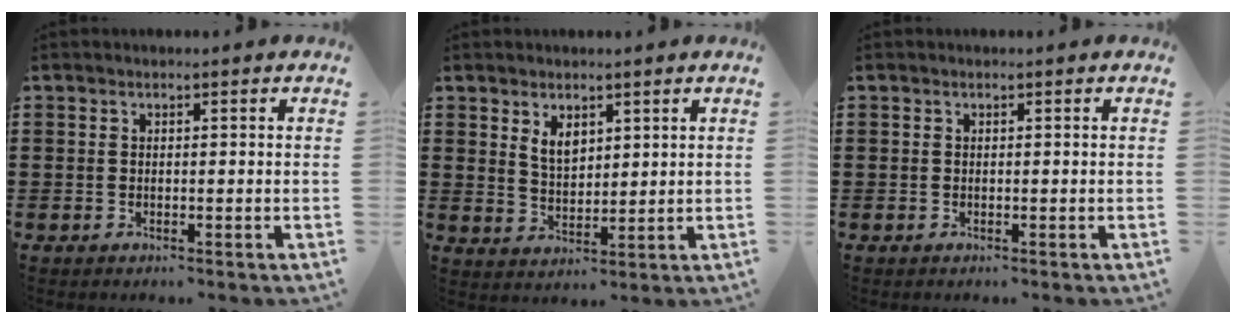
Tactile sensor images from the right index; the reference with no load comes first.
{"total": 3.8, "force": [2.2, 2.3, 2.1], "torque": [-0.049, 0.007, 0.040]}
{"total": 0.0}